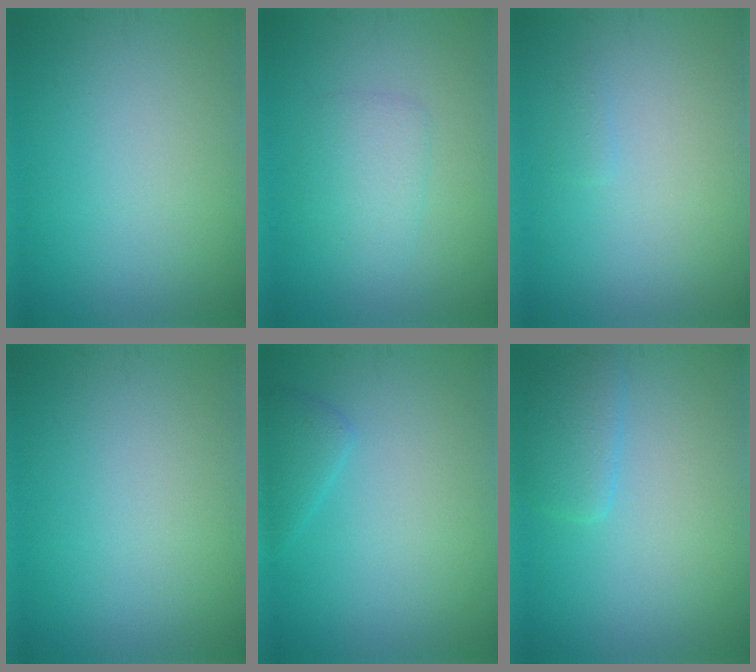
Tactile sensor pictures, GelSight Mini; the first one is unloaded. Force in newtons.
{"total": 2.3, "press": 2.3, "slide": 0.0}
{"total": 0.6, "press": 0.5, "slide": 0.1}
{"total": 0.0}
{"total": 1.6, "press": 1.6, "slide": 0.1}
{"total": 2.4, "press": 2.3, "slide": 0.2}